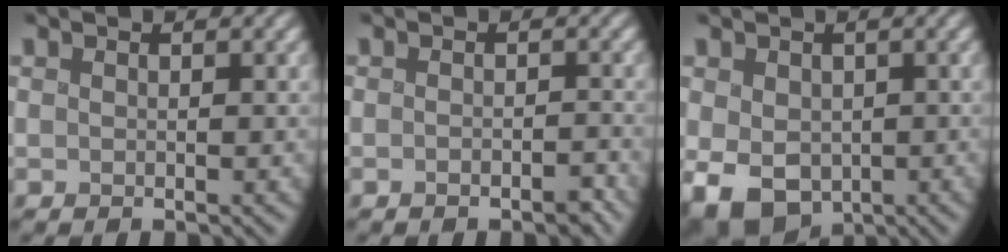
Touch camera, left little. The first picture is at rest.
{"total": 1.5, "force": [-1.1, 0.6, 0.8], "torque": [-0.006, -0.006, -0.018]}
{"total": 5.6, "force": [-1.7, 4.1, 3.5], "torque": [-0.076, -0.016, -0.031]}